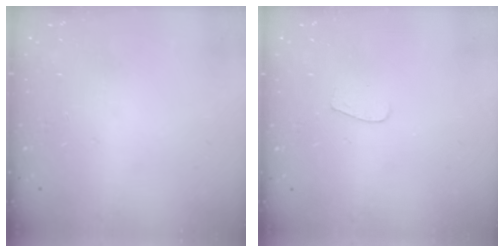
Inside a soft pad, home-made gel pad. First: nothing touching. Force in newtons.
{"total": 3.5, "press": 3.5, "slide": 0.3}